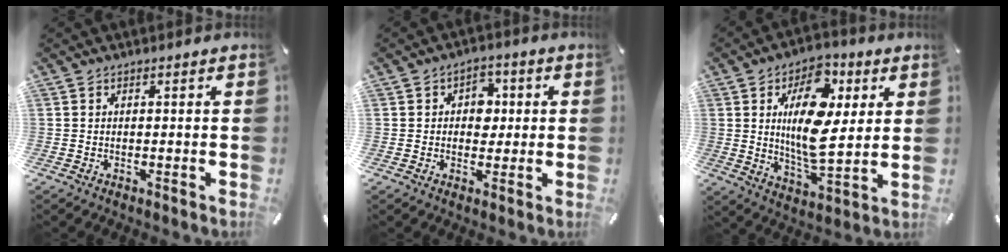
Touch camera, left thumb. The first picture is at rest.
{"total": 5.6, "force": [0.2, 4.8, 3.0], "torque": [-0.035, 0.001, -0.004]}
{"total": 16.4, "force": [4.1, 8.9, 13.1], "torque": [-0.223, -0.010, 0.064]}